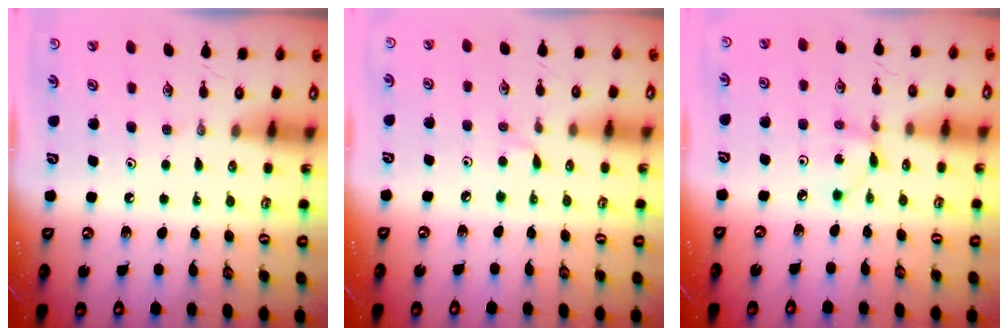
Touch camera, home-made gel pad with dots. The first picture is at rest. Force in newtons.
{"total": 3.6, "press": 3.6, "slide": 0.4}
{"total": 2.9, "press": 2.9, "slide": 0.2}